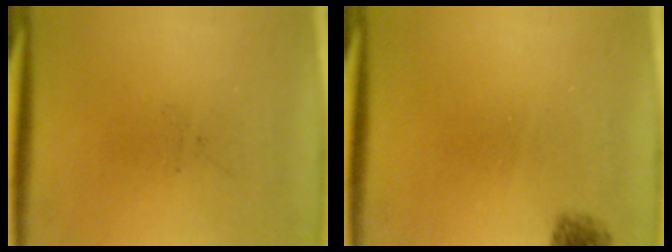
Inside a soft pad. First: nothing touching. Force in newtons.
{"total": 1.6}